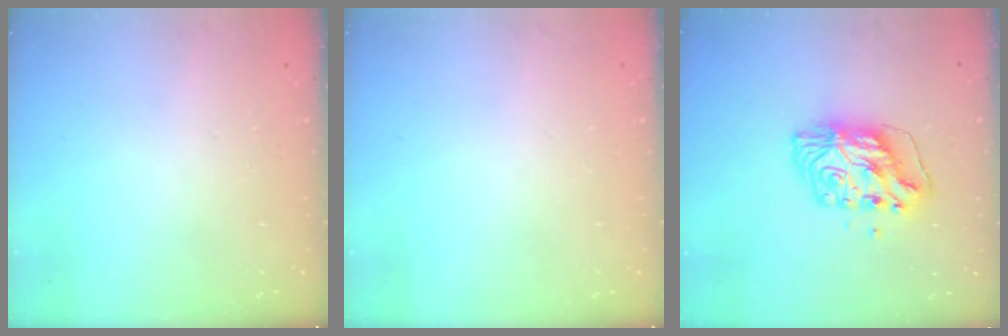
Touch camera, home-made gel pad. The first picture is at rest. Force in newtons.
{"total": 0.0}
{"total": 11.3, "press": 11.3, "slide": 1.1}